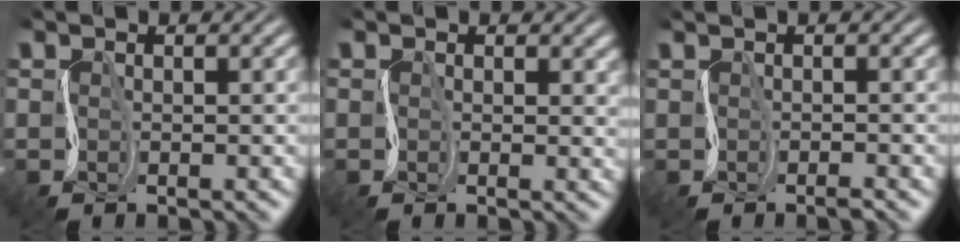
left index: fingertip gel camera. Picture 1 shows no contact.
{"total": 2.2, "force": [0.9, 1.6, 1.3], "torque": [-0.032, -0.005, 0.014]}
{"total": 1.0, "force": [-0.4, -0.2, 0.9], "torque": [-0.019, -0.005, -0.006]}